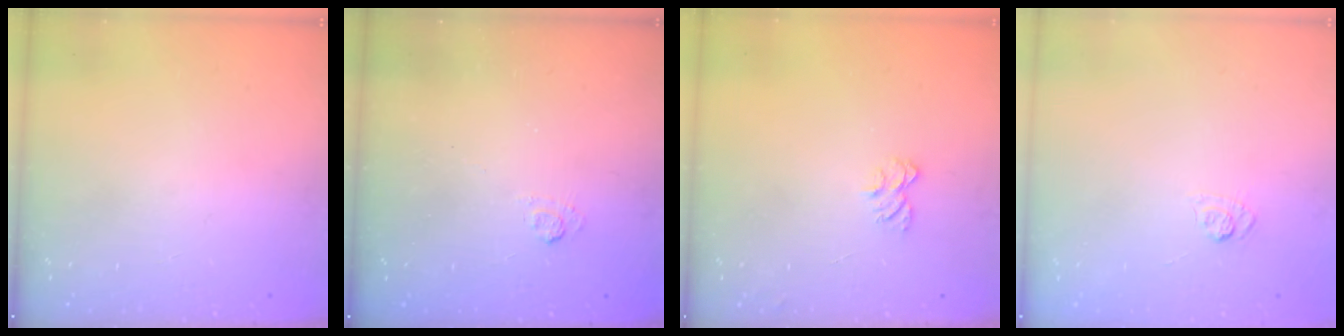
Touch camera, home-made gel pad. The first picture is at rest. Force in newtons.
{"total": 1.7, "press": 1.1, "slide": 1.3}
{"total": 4.6, "press": 4.6, "slide": 0.3}
{"total": 3.5, "press": 3.1, "slide": 1.6}